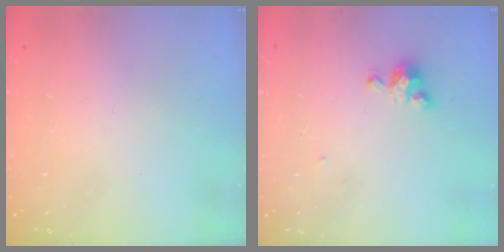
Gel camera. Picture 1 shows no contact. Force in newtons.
{"total": 4.2, "press": 4.2, "slide": 0.2}